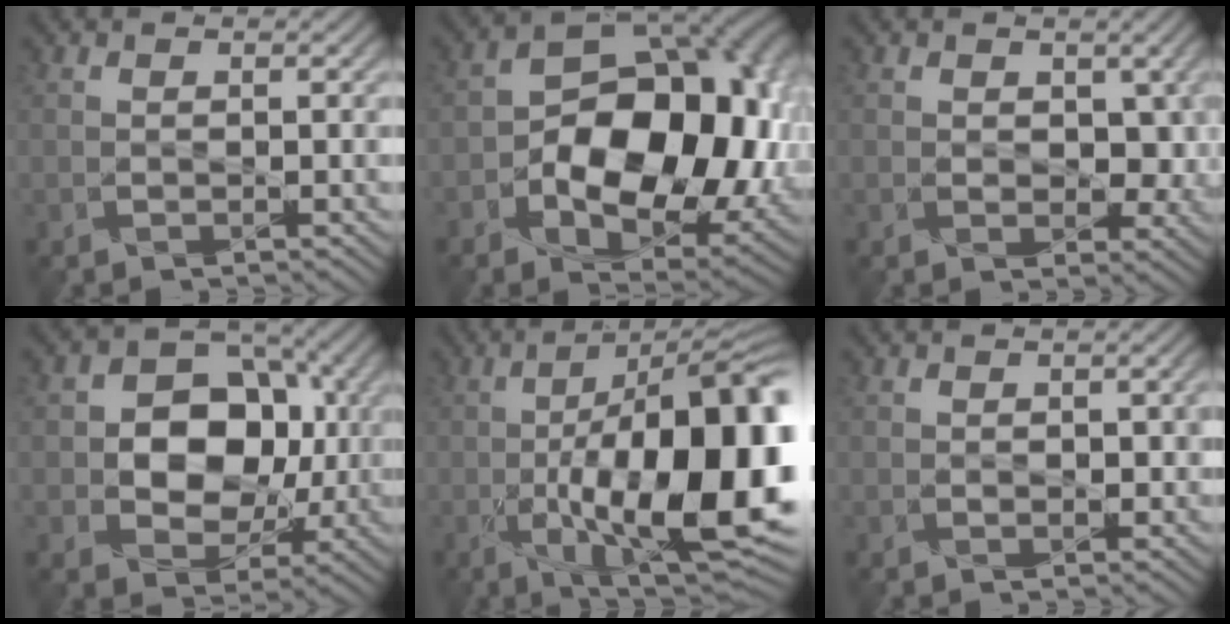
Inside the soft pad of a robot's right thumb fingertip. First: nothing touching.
{"total": 17.5, "force": [-1.5, 11.1, 13.5], "torque": [-0.201, -0.016, -0.020]}
{"total": 4.6, "force": [0.6, 3.1, 3.3], "torque": [-0.054, -0.010, 0.012]}
{"total": 11.1, "force": [0.4, 8.6, 6.9], "torque": [-0.117, 0.002, -0.006]}
{"total": 20.6, "force": [-3.4, 7.7, 18.8], "torque": [-0.283, -0.019, -0.046]}
{"total": 2.2, "force": [0.0, 1.2, 1.8], "torque": [-0.029, -0.004, 0.004]}